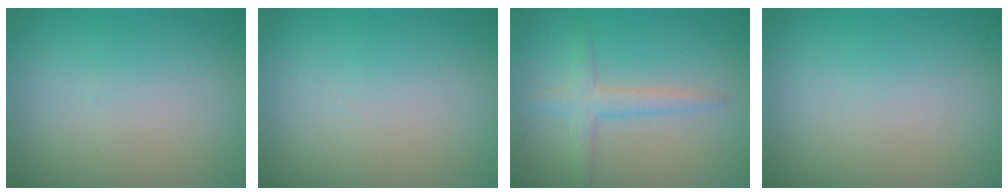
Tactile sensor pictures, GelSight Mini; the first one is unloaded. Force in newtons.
{"total": 0.0}
{"total": 2.4, "press": 2.4, "slide": 0.1}
{"total": 0.0}